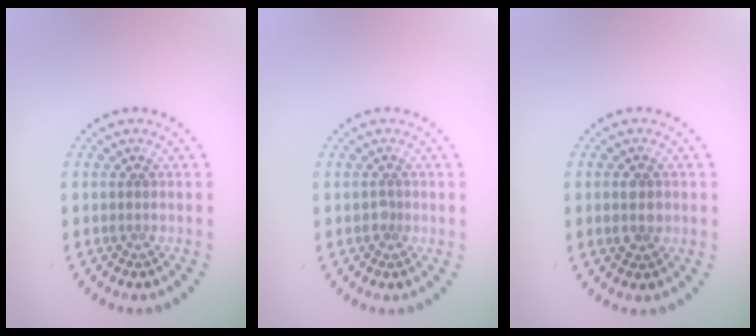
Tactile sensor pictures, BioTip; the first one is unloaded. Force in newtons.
{"total": 0.8, "press": 0.5, "slide": 0.6}
{"total": 2.5, "press": 2.5, "slide": 0.1}